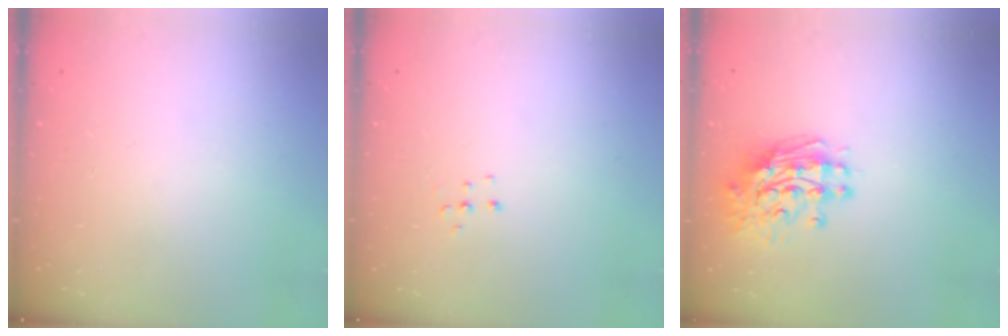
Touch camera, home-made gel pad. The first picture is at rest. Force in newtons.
{"total": 4.7, "press": 4.7, "slide": 0.4}
{"total": 11.5, "press": 11.4, "slide": 1.2}